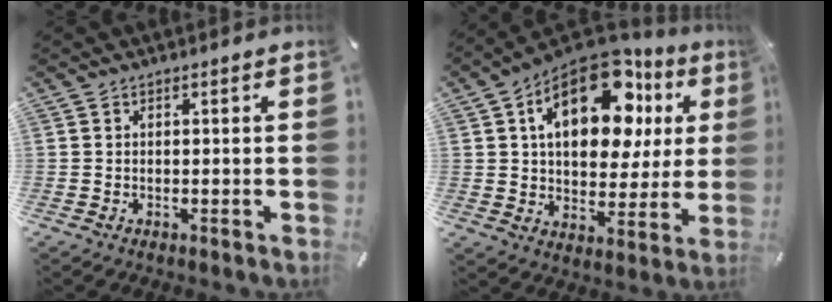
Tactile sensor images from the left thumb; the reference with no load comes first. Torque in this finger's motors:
{"motor_torque": [2.54, 2.47, 2.19, -0.58, 0.67]}